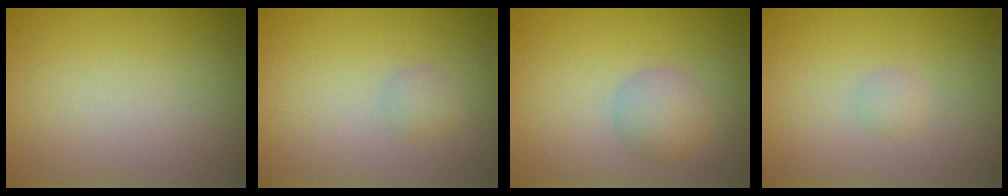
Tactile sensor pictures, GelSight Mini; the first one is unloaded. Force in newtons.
{"total": 1.2, "press": 1.2, "slide": 0.0}
{"total": 2.5, "press": 2.5, "slide": 0.1}
{"total": 0.9, "press": 0.8, "slide": 0.1}